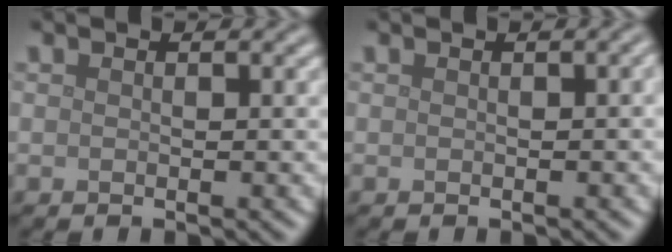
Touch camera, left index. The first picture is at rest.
{"total": 1.0, "force": [-0.1, 0.3, 1.0], "torque": [-0.009, 0.005, 0.001]}